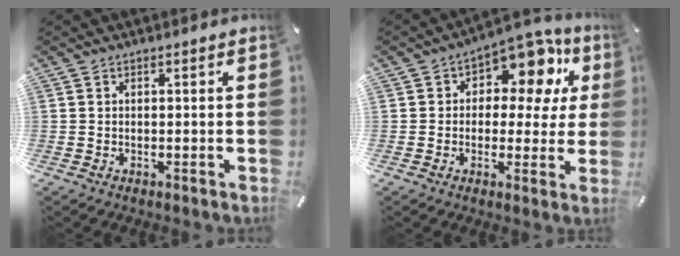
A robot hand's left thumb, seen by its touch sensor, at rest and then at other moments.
{"total": 12.5, "force": [6.1, 7.5, 7.8], "torque": [-0.107, -0.045, 0.109]}